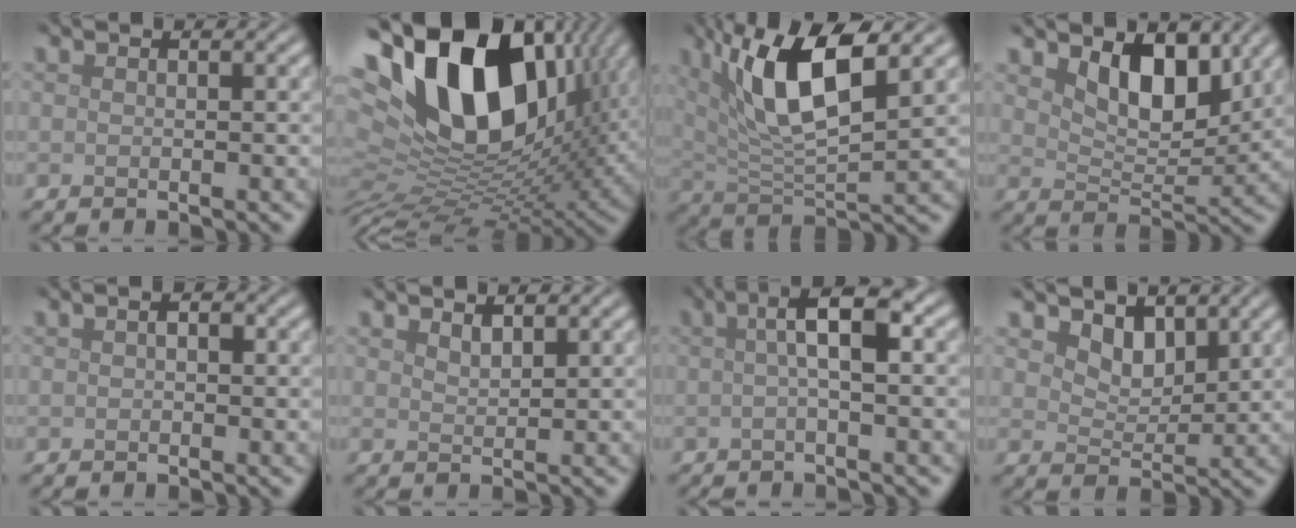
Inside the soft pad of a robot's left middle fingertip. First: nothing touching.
{"total": 18.2, "force": [6.7, 9.9, 13.7], "torque": [-0.259, 0.023, 0.110]}
{"total": 9.3, "force": [3.6, 2.9, 8.0], "torque": [-0.146, -0.003, 0.064]}
{"total": 5.2, "force": [2.9, 2.6, 3.4], "torque": [-0.061, -0.013, 0.043]}
{"total": 0.8, "force": [0.0, 0.5, 0.7], "torque": [-0.010, -0.001, 0.000]}
{"total": 1.2, "force": [1.0, 0.3, 0.6], "torque": [-0.011, -0.002, 0.019]}
{"total": 4.5, "force": [0.5, 1.0, 4.4], "torque": [-0.065, 0.014, 0.001]}
{"total": 2.7, "force": [2.0, 1.4, 1.0], "torque": [-0.027, -0.011, 0.033]}